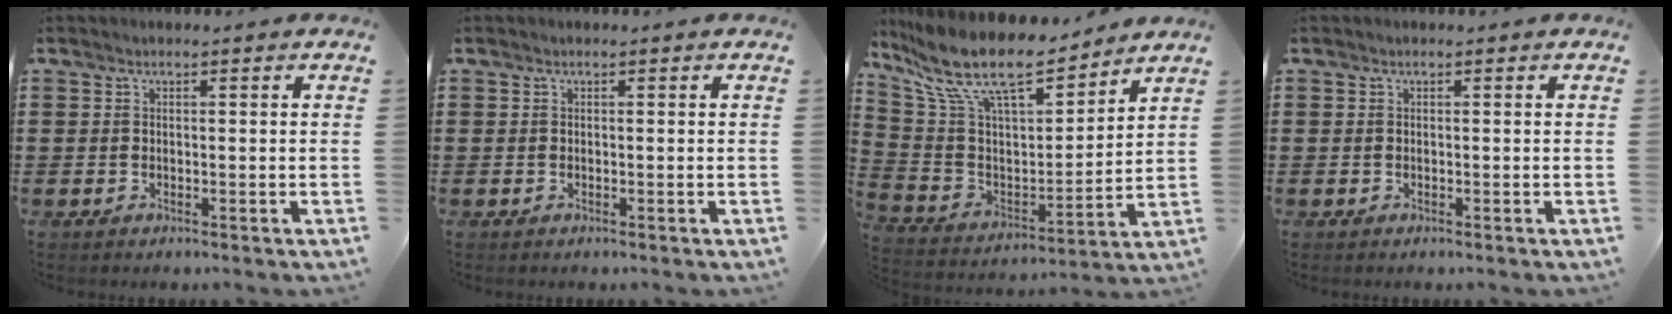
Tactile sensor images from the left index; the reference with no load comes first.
{"total": 0.0}
{"total": 12.6, "force": [9.8, 3.1, 7.2], "torque": [-0.179, -0.056, 0.171]}
{"total": 0.0}